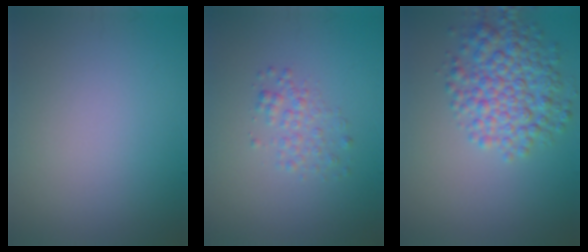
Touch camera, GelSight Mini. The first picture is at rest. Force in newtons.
{"total": 1.8, "press": 1.8, "slide": 0.1}
{"total": 5.9, "press": 5.9, "slide": 0.1}